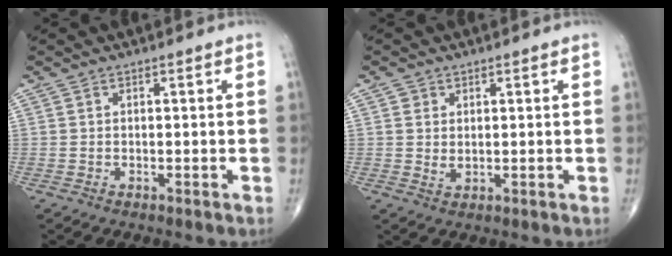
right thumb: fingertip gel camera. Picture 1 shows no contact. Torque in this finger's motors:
{"motor_torque": [-0.37, 0.25, 0.09, -0.06, -0.02]}